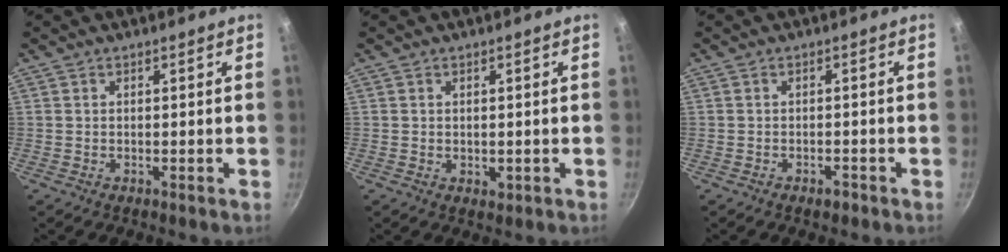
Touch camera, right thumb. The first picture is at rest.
{"total": 1.1, "force": [0.1, 0.9, 0.7], "torque": [-0.007, -0.004, 0.002]}
{"total": 1.7, "force": [-1.2, 0.9, 0.9], "torque": [-0.013, 0.012, -0.013]}